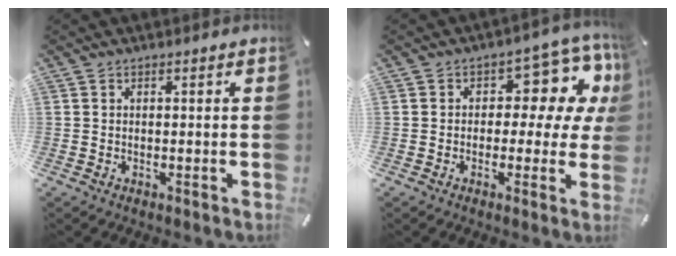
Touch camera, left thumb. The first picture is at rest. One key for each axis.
{"total": 11.3, "fx": 3.8, "fy": 6.9, "fz": 8.1, "tx": -0.098, "ty": -0.029, "tz": 0.063}